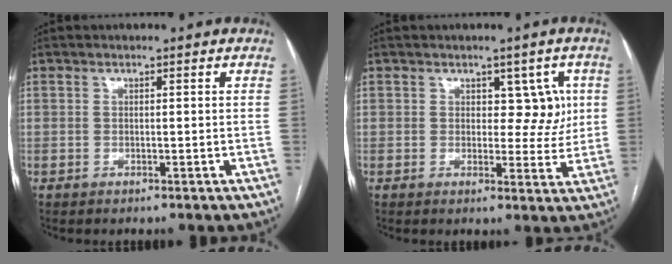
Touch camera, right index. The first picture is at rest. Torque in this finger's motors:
{"motor_torque": [-0.02, 0.09, -0.01, 0.00]}